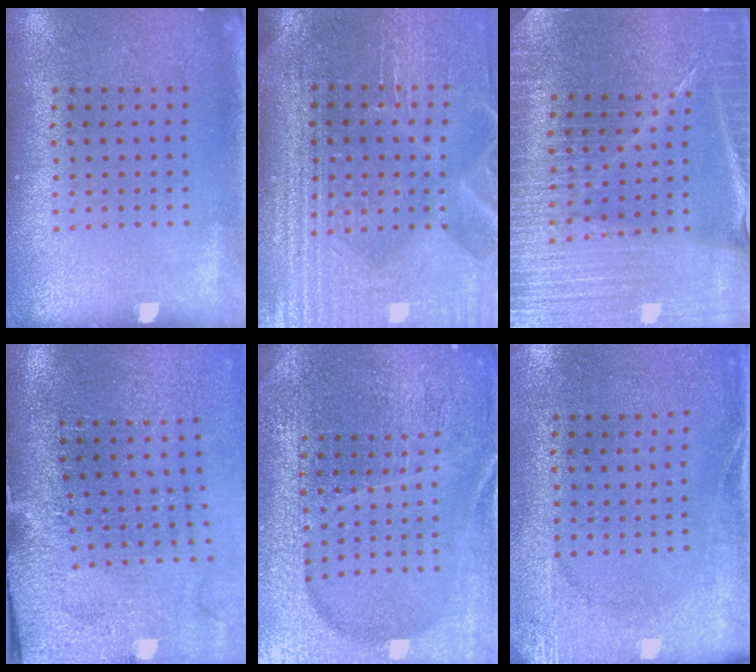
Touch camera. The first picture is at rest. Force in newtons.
{"total": 4.3, "press": 4.0, "slide": 1.6}
{"total": 4.6, "press": 4.2, "slide": 1.8}
{"total": 3.1, "press": 2.9, "slide": 1.3}
{"total": 5.2, "press": 4.8, "slide": 2.2}
{"total": 2.6, "press": 2.2, "slide": 1.4}